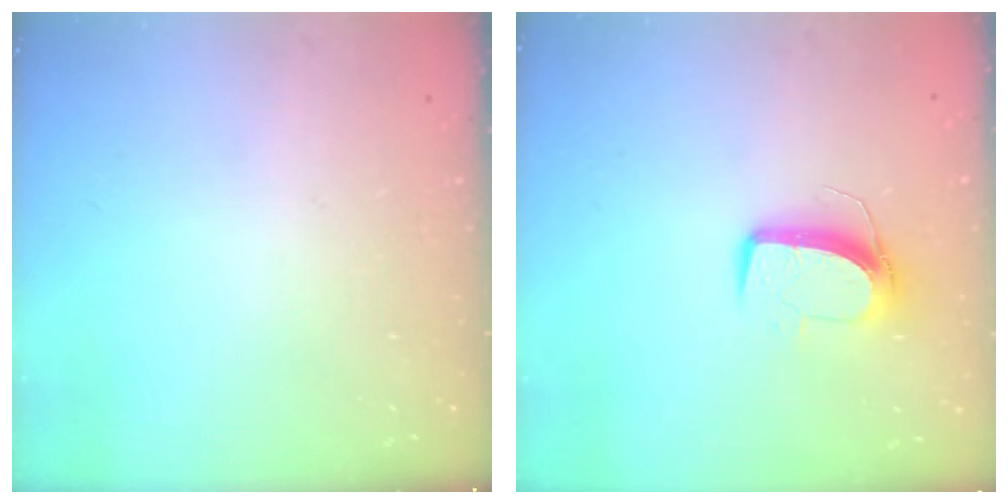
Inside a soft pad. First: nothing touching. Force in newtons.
{"total": 9.9, "press": 9.9, "slide": 0.4}